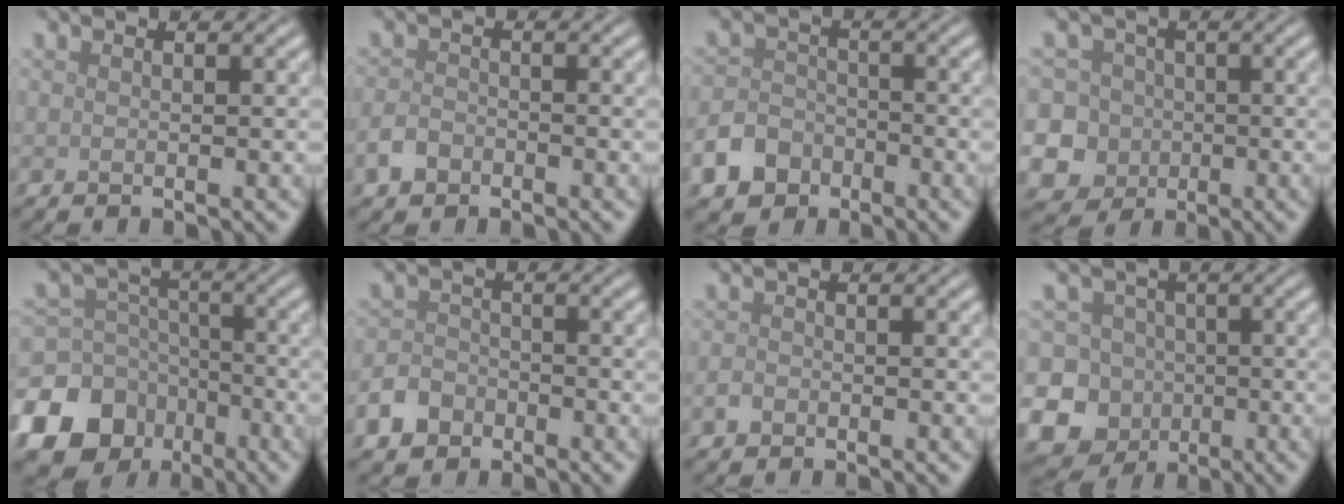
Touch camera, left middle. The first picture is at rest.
{"total": 2.2, "force": [-1.4, 1.4, 0.8], "torque": [-0.011, 0.001, -0.034]}
{"total": 5.7, "force": [-3.7, 4.1, 1.4], "torque": [-0.011, -0.009, -0.075]}
{"total": 10.4, "force": [-2.7, 9.7, 2.7], "torque": [-0.071, 0.008, -0.076]}
{"total": 13.4, "force": [-7.1, 10.7, 3.8], "torque": [-0.098, -0.051, -0.139]}
{"total": 3.7, "force": [-2.4, 2.6, 1.0], "torque": [-0.015, -0.003, -0.047]}
{"total": 1.0, "force": [-0.6, 0.7, 0.3], "torque": [-0.006, -0.001, -0.014]}
{"total": 14.4, "force": [-5.7, 12.7, 3.6], "torque": [-0.093, -0.009, -0.113]}